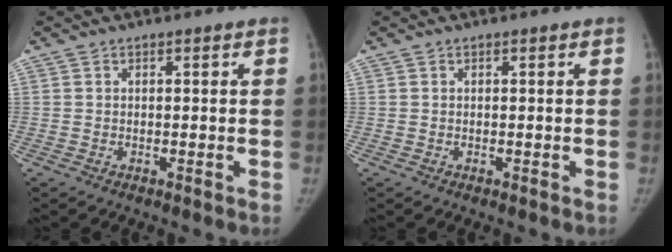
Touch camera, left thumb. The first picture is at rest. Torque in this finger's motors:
{"motor_torque": [0.12, 0.06, 0.20, -0.01, 0.03]}